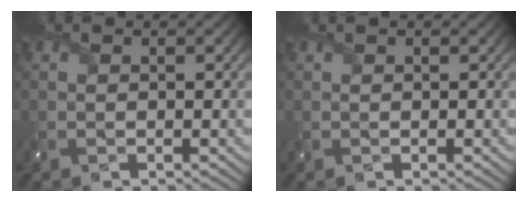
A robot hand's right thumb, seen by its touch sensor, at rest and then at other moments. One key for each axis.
{"total": 0.0}